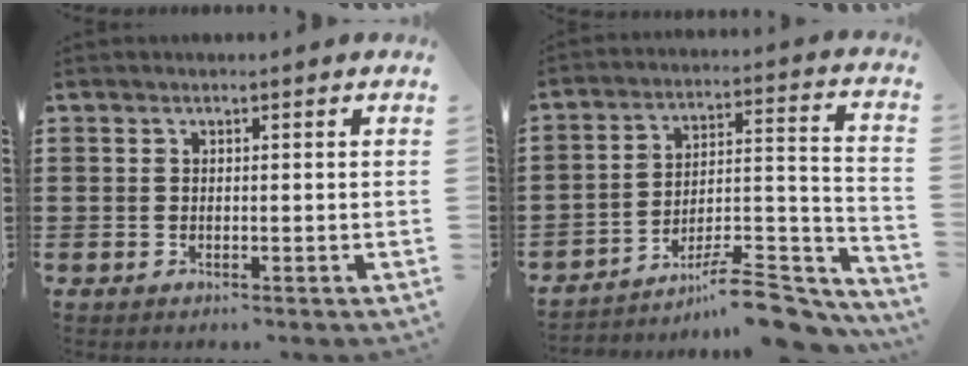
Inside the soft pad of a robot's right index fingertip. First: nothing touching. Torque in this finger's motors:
{"motor_torque": [-1.13, 0.70, -1.05, -0.21]}